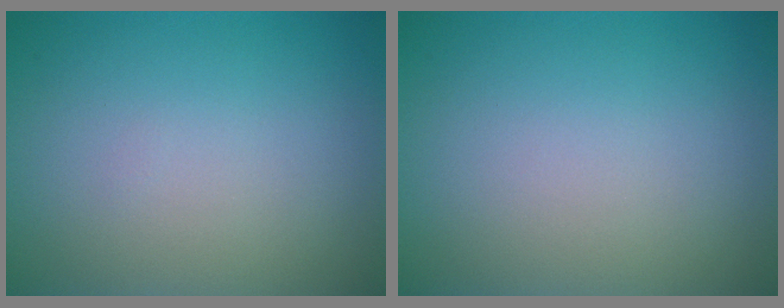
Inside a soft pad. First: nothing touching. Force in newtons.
{"total": 0.0}